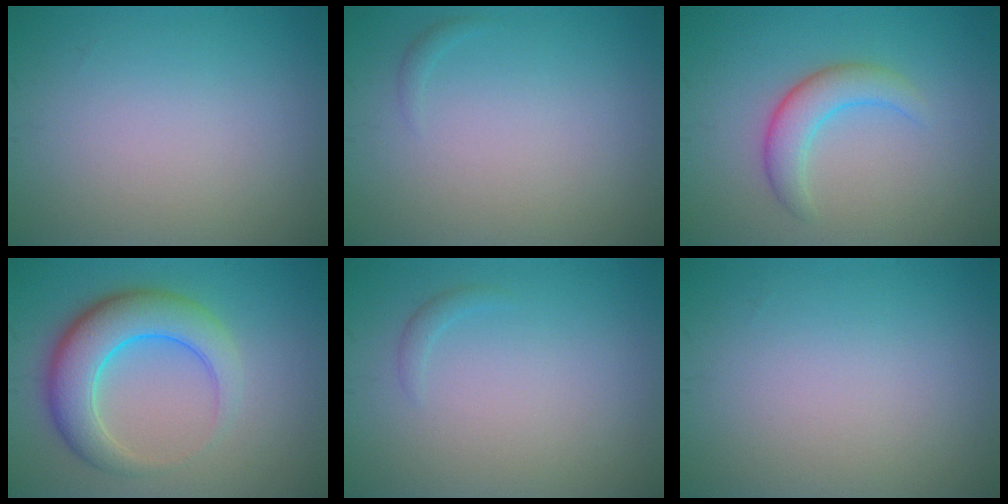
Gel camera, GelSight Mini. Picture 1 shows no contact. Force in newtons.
{"total": 0.5, "press": 0.5, "slide": 0.1}
{"total": 3.3, "press": 3.3, "slide": 0.1}
{"total": 6.8, "press": 6.8, "slide": 0.2}
{"total": 0.7, "press": 0.7, "slide": 0.1}
{"total": 0.0}